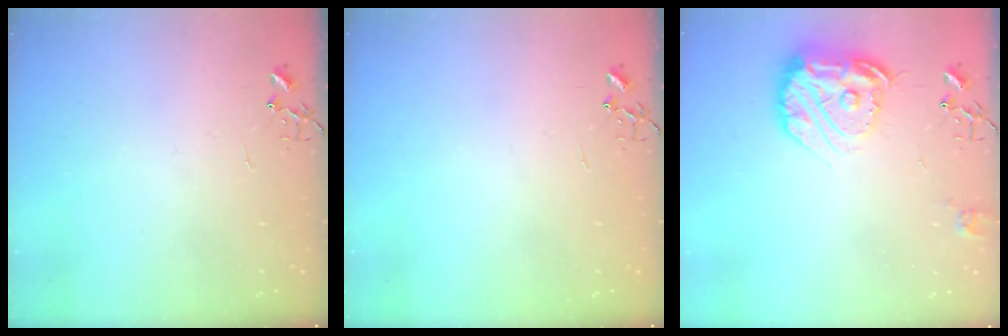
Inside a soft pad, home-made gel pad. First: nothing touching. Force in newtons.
{"total": 0.0}
{"total": 17.2, "press": 17.1, "slide": 1.4}